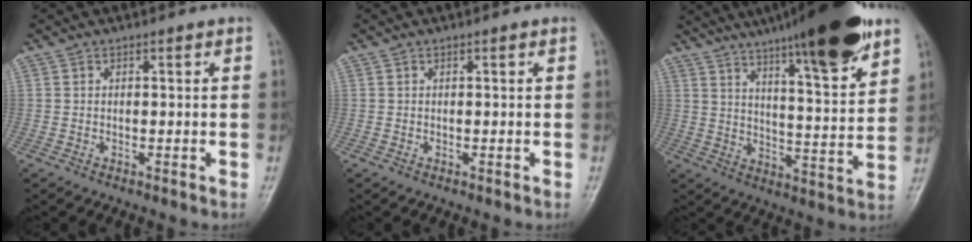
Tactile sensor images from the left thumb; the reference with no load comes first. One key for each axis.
{"total": 0.0}
{"total": 21.7, "fx": 14.9, "fy": 3.2, "fz": 15.5, "tx": -0.216, "ty": -0.057, "tz": 0.224}